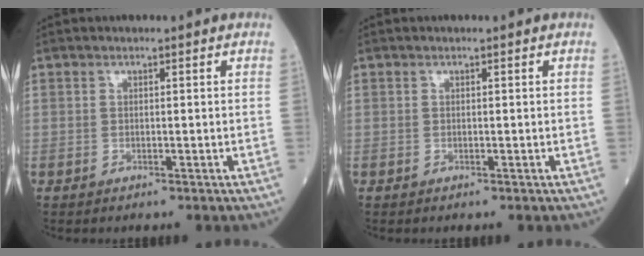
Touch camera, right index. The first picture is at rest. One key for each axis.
{"total": 0.0}